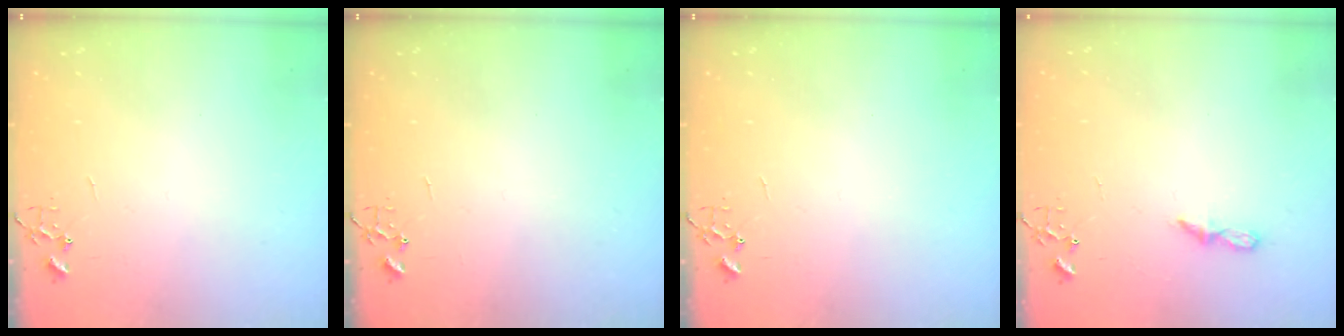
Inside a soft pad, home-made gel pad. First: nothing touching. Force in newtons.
{"total": 0.0}
{"total": 0.0}
{"total": 5.5, "press": 5.5, "slide": 0.5}